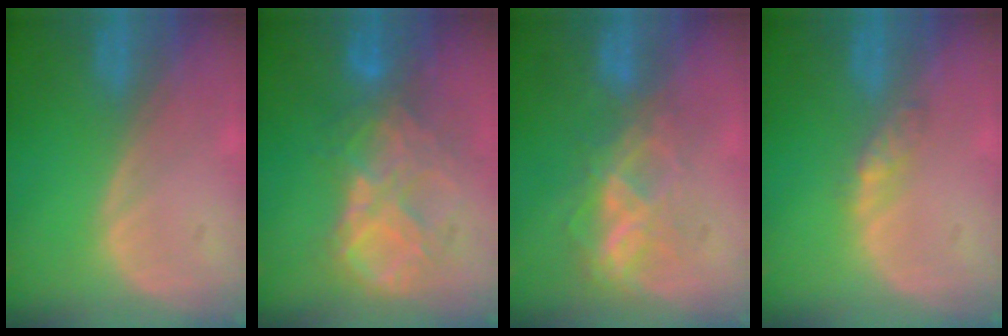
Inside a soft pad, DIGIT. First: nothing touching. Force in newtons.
{"total": 9.2, "press": 7.8, "slide": 4.9}
{"total": 6.8, "press": 6.1, "slide": 3.1}
{"total": 2.6, "press": 2.3, "slide": 1.3}